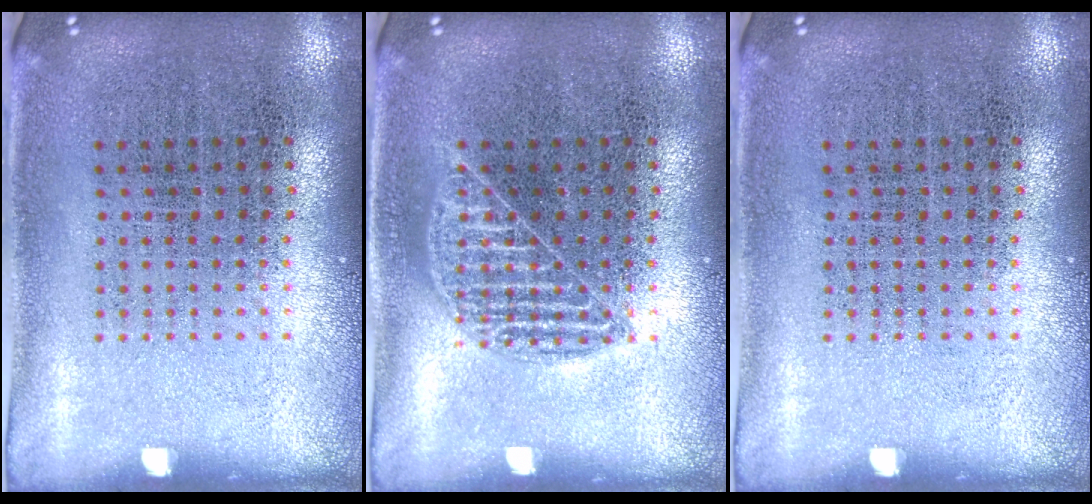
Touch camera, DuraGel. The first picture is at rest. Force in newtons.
{"total": 1.5, "press": 1.5, "slide": 0.3}
{"total": 0.0}